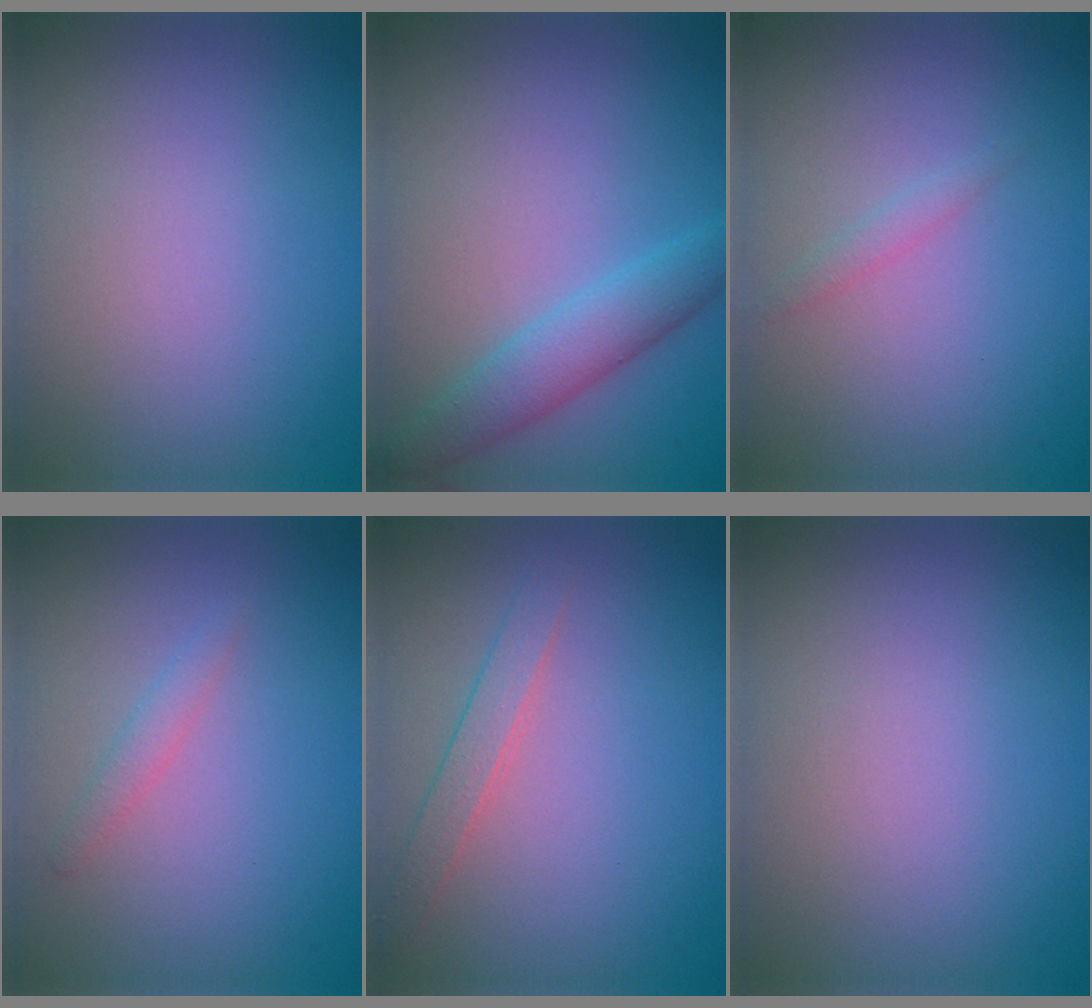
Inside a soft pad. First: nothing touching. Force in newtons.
{"total": 3.3, "press": 3.3, "slide": 0.1}
{"total": 0.8, "press": 0.8, "slide": 0.0}
{"total": 1.1, "press": 1.1, "slide": 0.2}
{"total": 1.7, "press": 1.7, "slide": 0.1}
{"total": 0.0}